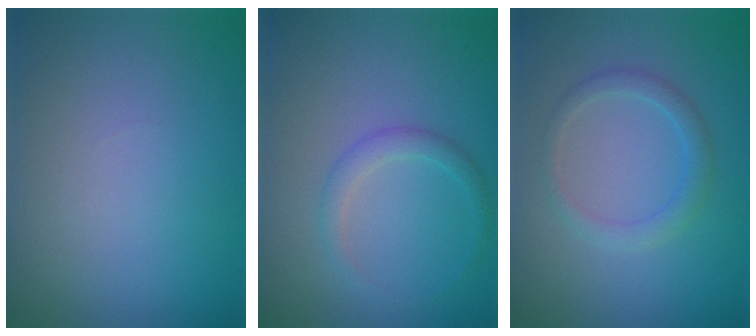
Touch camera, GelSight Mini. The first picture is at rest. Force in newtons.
{"total": 1.6, "press": 1.6, "slide": 0.1}
{"total": 1.8, "press": 1.8, "slide": 0.0}